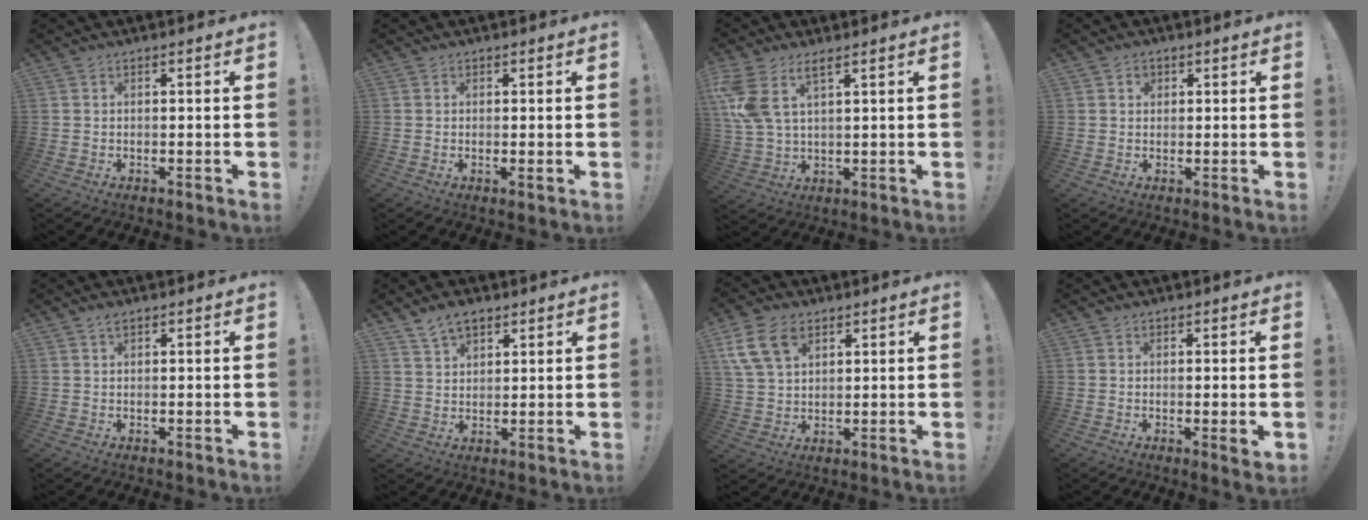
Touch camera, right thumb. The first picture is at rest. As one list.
[{"total": 1.1, "force": [0.3, 0.1, 1.0], "torque": [-0.010, -0.003, 0.002]}, {"total": 8.9, "force": [4.8, 3.6, 6.5], "torque": [-0.152, -0.014, 0.097]}, {"total": 1.9, "force": [0.7, 1.6, 0.6], "torque": [0.001, -0.003, 0.009]}, {"total": 1.2, "force": [0.9, 0.5, 0.6], "torque": [-0.004, -0.003, 0.014]}, {"total": 6.0, "force": [4.5, 3.2, 2.4], "torque": [-0.039, -0.020, 0.083]}, {"total": 11.3, "force": [5.7, 7.5, 6.4], "torque": [-0.127, -0.016, 0.111]}, {"total": 2.8, "force": [0.0, 0.2, 2.8], "torque": [-0.037, -0.008, 0.000]}]